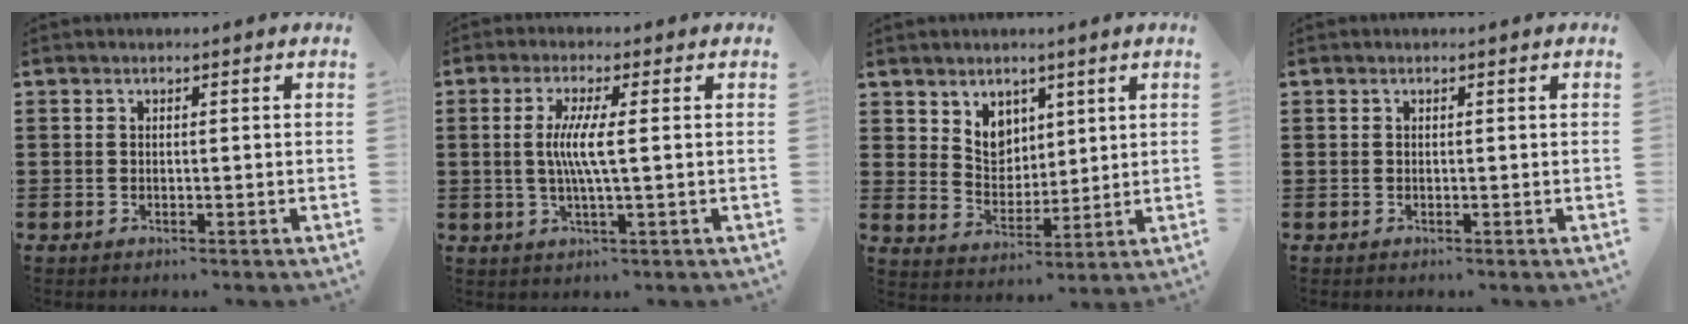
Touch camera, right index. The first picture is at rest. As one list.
[{"total": 5.3, "force": [0.2, 0.0, 5.3], "torque": [-0.105, -0.011, -0.002]}, {"total": 5.3, "force": [3.4, 3.9, 0.9], "torque": [-0.040, 0.003, 0.064]}, {"total": 0.0}]